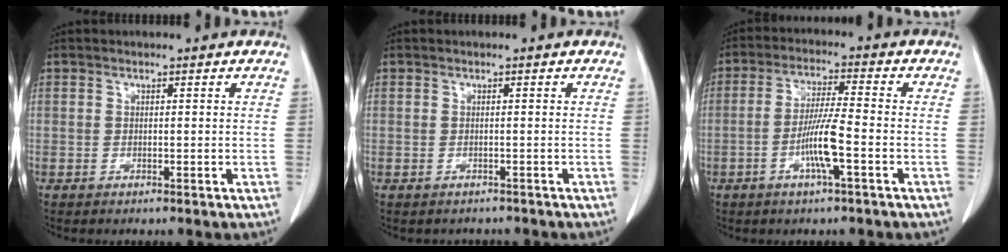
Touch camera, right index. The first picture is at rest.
{"total": 1.7, "force": [-1.5, 0.9, 0.0], "torque": [-0.005, 0.000, -0.021]}
{"total": 6.9, "force": [-2.4, 0.0, 6.5], "torque": [-0.126, -0.001, -0.047]}